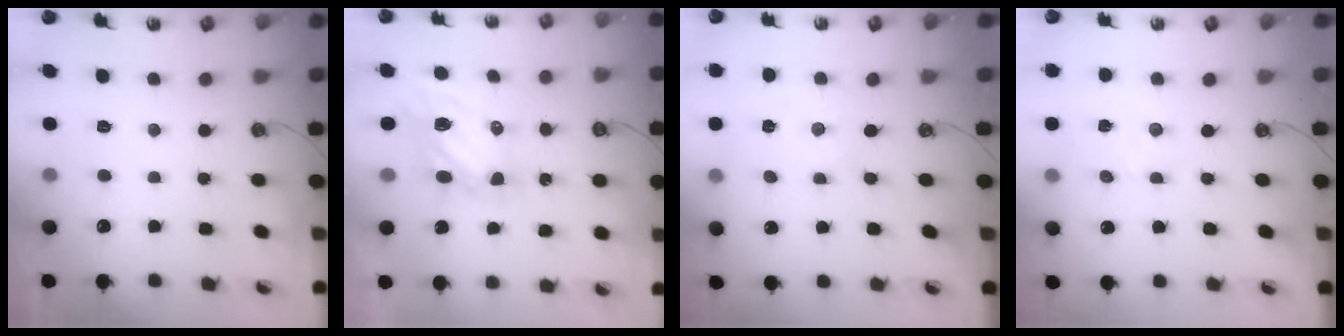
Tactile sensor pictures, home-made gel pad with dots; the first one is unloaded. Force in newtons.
{"total": 6.8, "press": 6.8, "slide": 0.4}
{"total": 0.0}
{"total": 1.7, "press": 1.7, "slide": 0.3}